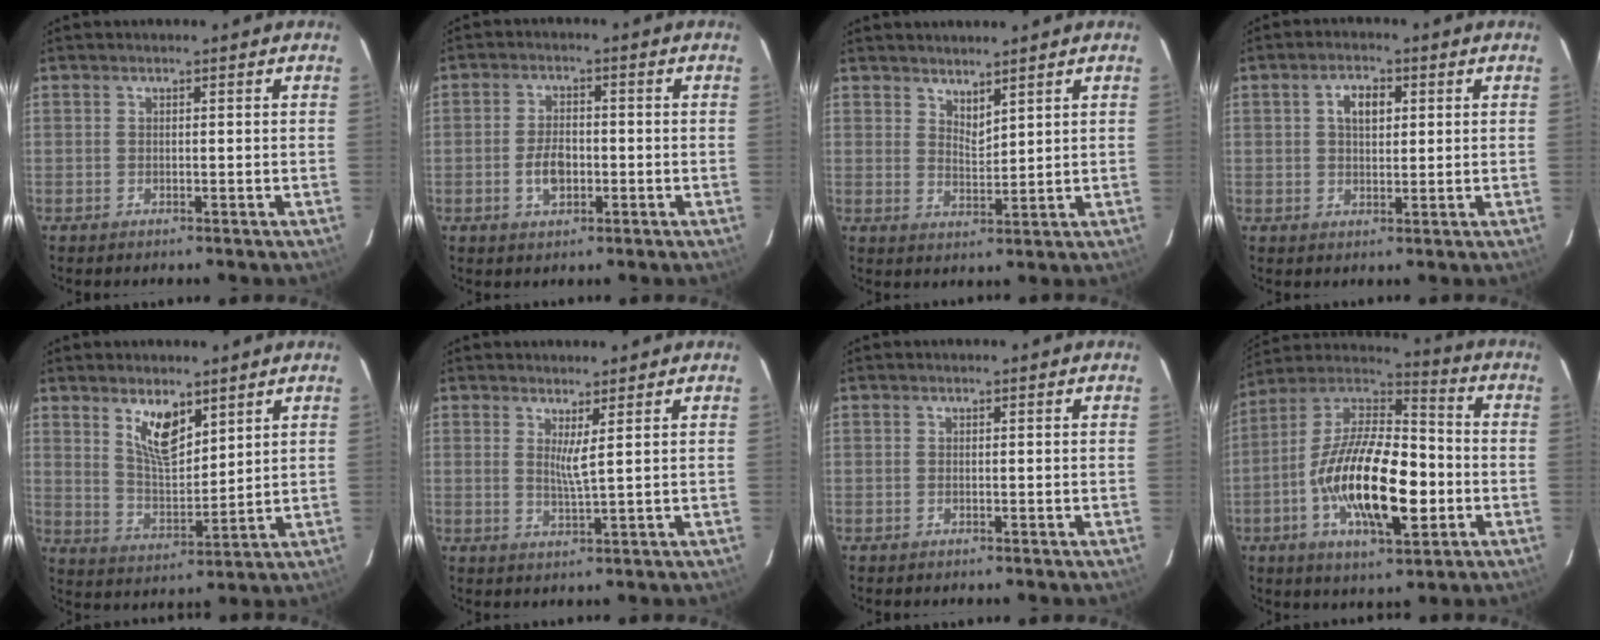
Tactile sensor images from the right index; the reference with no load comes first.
{"total": 5.0, "force": [-1.4, 3.0, 3.8], "torque": [-0.076, 0.003, -0.020]}
{"total": 3.4, "force": [2.9, 0.9, 1.4], "torque": [-0.021, -0.004, 0.051]}
{"total": 4.5, "force": [1.3, 2.6, 3.4], "torque": [-0.056, 0.012, 0.024]}
{"total": 8.6, "force": [5.2, 3.4, 5.9], "torque": [-0.101, -0.001, 0.104]}
{"total": 2.9, "force": [1.4, -0.5, 2.5], "torque": [-0.046, -0.012, 0.021]}
{"total": 0.0}
{"total": 21.4, "force": [-5.1, 8.6, 18.9], "torque": [-0.354, -0.004, -0.093]}